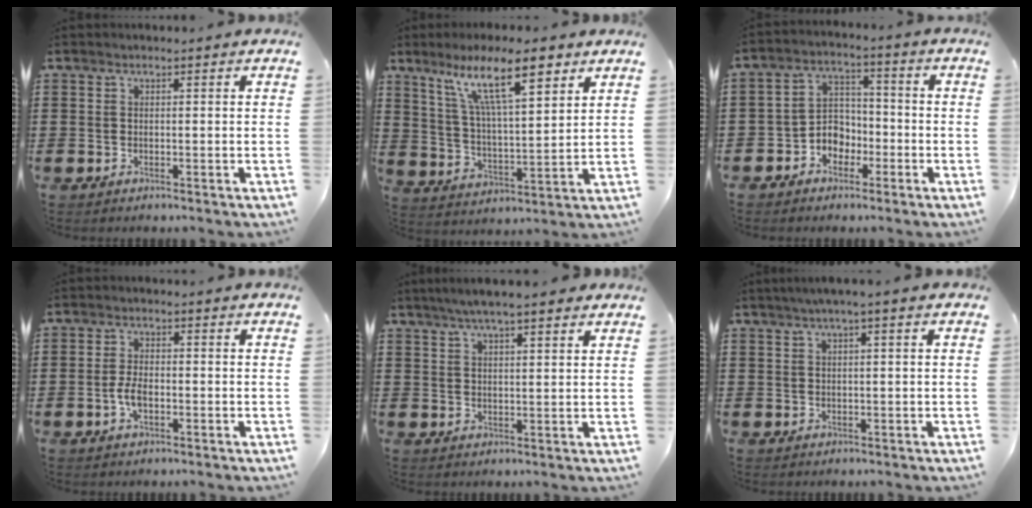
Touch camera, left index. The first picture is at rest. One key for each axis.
{"total": 13.2, "fx": 8.3, "fy": 3.4, "fz": 9.7, "tx": -0.187, "ty": -0.019, "tz": 0.141}
{"total": 4.9, "fx": -2.7, "fy": 3.8, "fz": 1.2, "tx": -0.033, "ty": 0.009, "tz": -0.057}
{"total": 3.4, "fx": -1.0, "fy": 1.5, "fz": 2.8, "tx": -0.074, "ty": -0.003, "tz": -0.025}
{"total": 4.8, "fx": 3.8, "fy": 0.4, "fz": 2.9, "tx": -0.064, "ty": -0.001, "tz": 0.066}
{"total": 1.5, "fx": 0.5, "fy": -0.1, "fz": 1.4, "tx": -0.026, "ty": 0.000, "tz": 0.008}